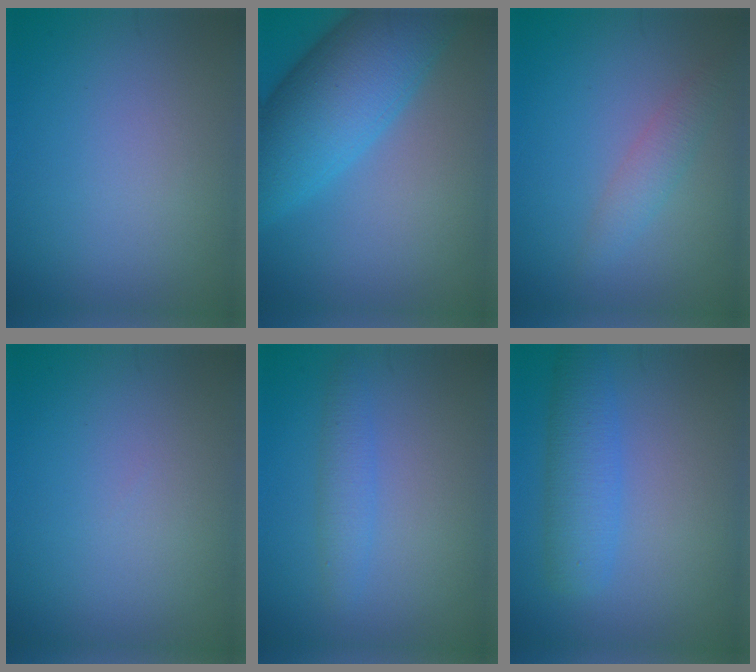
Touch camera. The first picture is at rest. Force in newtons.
{"total": 10.5, "press": 10.5, "slide": 0.4}
{"total": 1.9, "press": 1.9, "slide": 0.1}
{"total": 0.0}
{"total": 1.9, "press": 1.9, "slide": 0.1}
{"total": 3.9, "press": 3.9, "slide": 0.2}